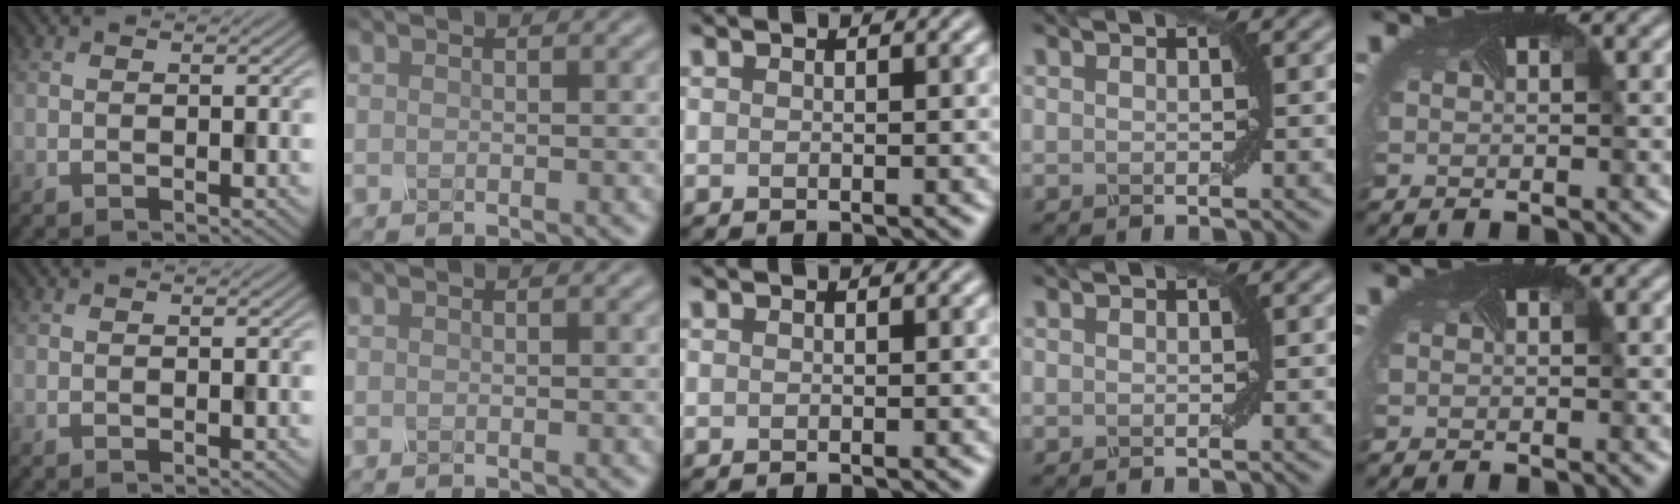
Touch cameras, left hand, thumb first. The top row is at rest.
{}